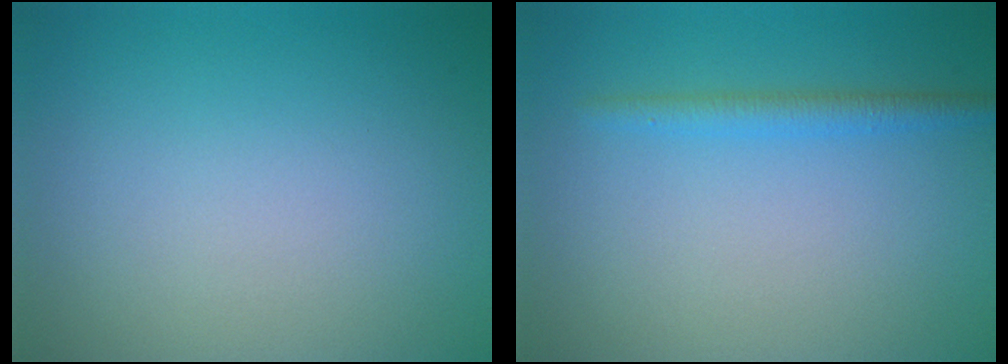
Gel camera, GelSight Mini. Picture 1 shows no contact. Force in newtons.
{"total": 1.8, "press": 1.8, "slide": 0.0}